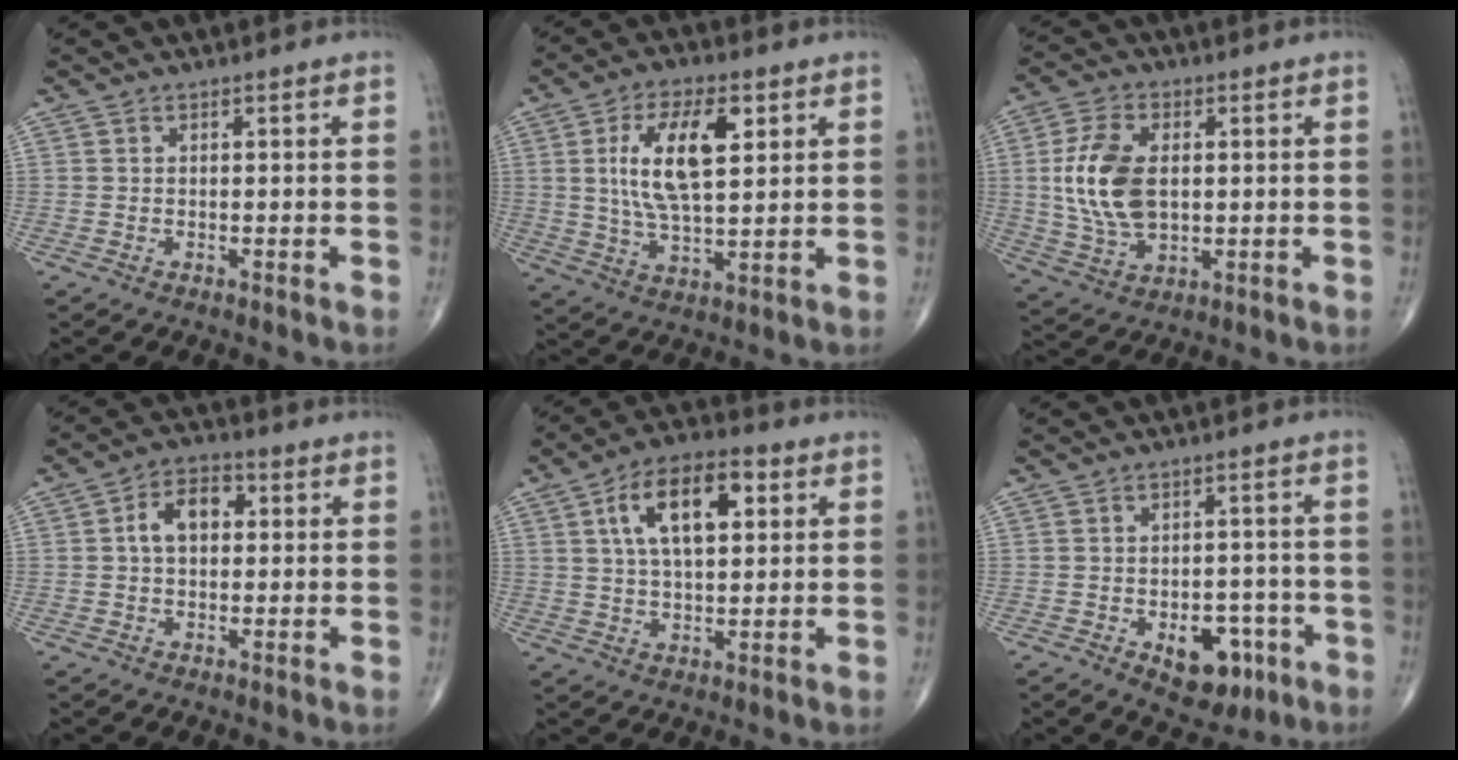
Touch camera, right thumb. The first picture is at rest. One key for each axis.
{"total": 13.7, "fx": 3.7, "fy": 5.9, "fz": 11.8, "tx": -0.210, "ty": -0.009, "tz": 0.071}
{"total": 12.9, "fx": 1.1, "fy": 7.6, "fz": 10.4, "tx": -0.205, "ty": -0.004, "tz": 0.027}
{"total": 7.2, "fx": 1.0, "fy": 4.7, "fz": 5.3, "tx": -0.081, "ty": 0.020, "tz": 0.009}
{"total": 13.6, "fx": 4.2, "fy": 6.7, "fz": 11.1, "tx": -0.176, "ty": 0.007, "tz": 0.066}
{"total": 9.3, "fx": -3.9, "fy": 5.7, "fz": 6.3, "tx": -0.049, "ty": 0.025, "tz": -0.043}